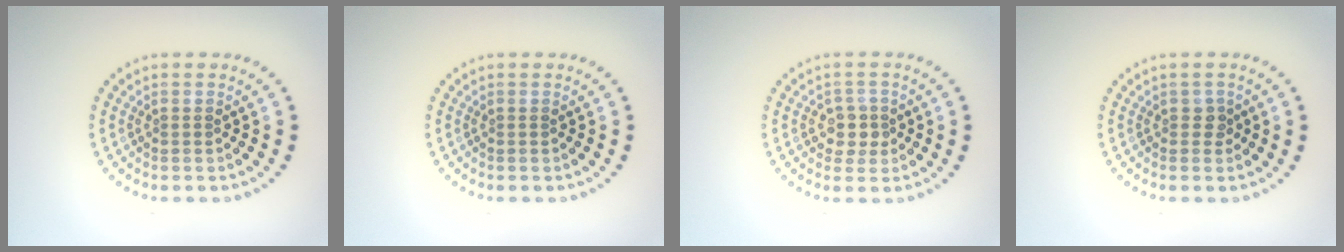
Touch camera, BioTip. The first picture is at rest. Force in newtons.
{"total": 0.0}
{"total": 2.2, "press": 2.0, "slide": 0.8}
{"total": 1.0, "press": 0.9, "slide": 0.4}